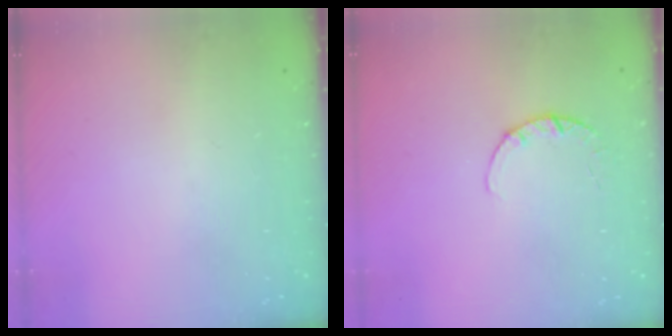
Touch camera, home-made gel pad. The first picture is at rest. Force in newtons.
{"total": 2.7, "press": 2.7, "slide": 0.4}